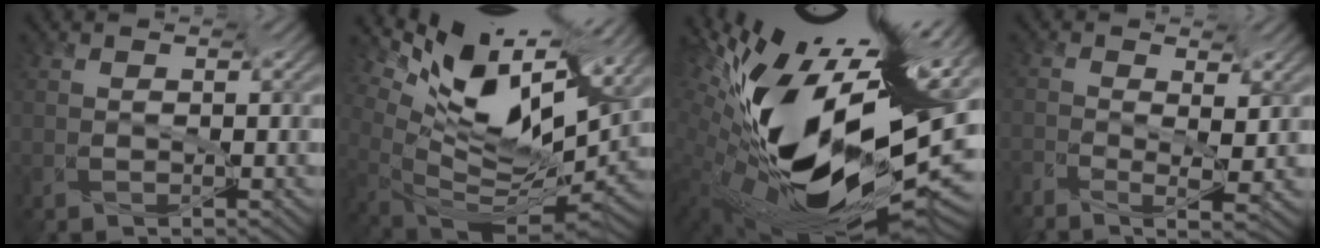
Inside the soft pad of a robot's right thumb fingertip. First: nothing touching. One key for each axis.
{"total": 11.6, "fx": 5.8, "fy": 3.9, "fz": 9.2, "tx": -0.178, "ty": 0.009, "tz": 0.114}
{"total": 17.6, "fx": 1.6, "fy": 7.9, "fz": 15.7, "tx": -0.268, "ty": -0.015, "tz": 0.035}
{"total": 5.0, "fx": -1.0, "fy": 2.6, "fz": 4.2, "tx": -0.084, "ty": -0.011, "tz": -0.011}